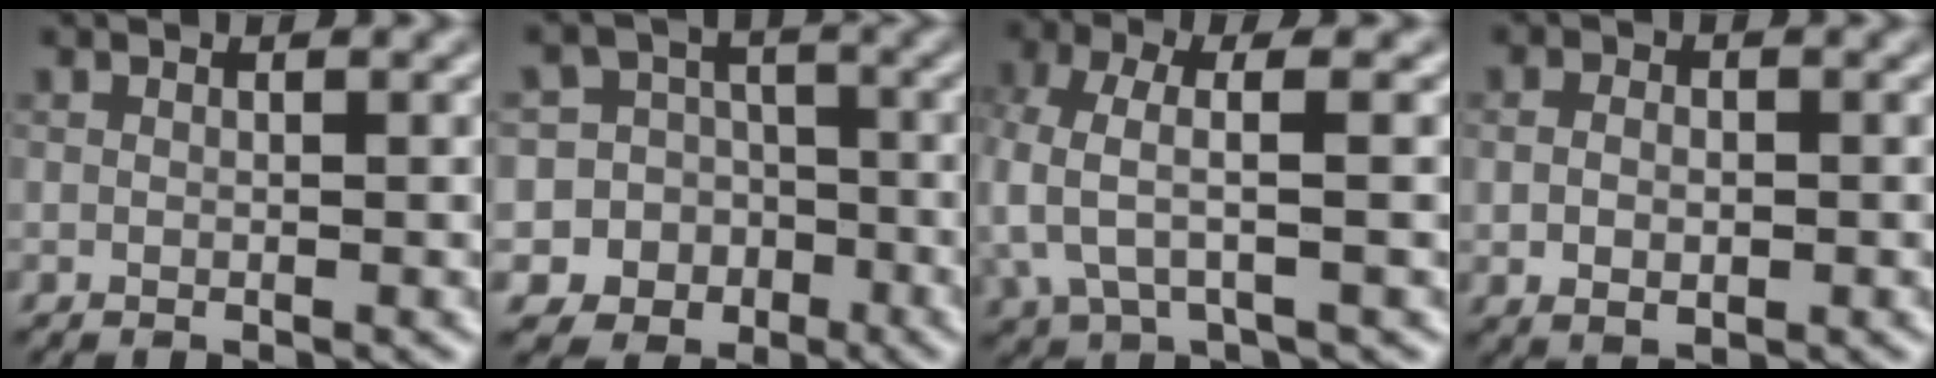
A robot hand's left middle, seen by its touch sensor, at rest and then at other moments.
{"total": 10.4, "force": [-3.8, 9.6, 1.4], "torque": [-0.039, 0.007, -0.077]}
{"total": 4.8, "force": [-0.5, 1.8, 4.4], "torque": [-0.099, 0.005, -0.015]}
{"total": 2.4, "force": [-0.1, 1.6, 1.7], "torque": [-0.030, -0.002, 0.002]}